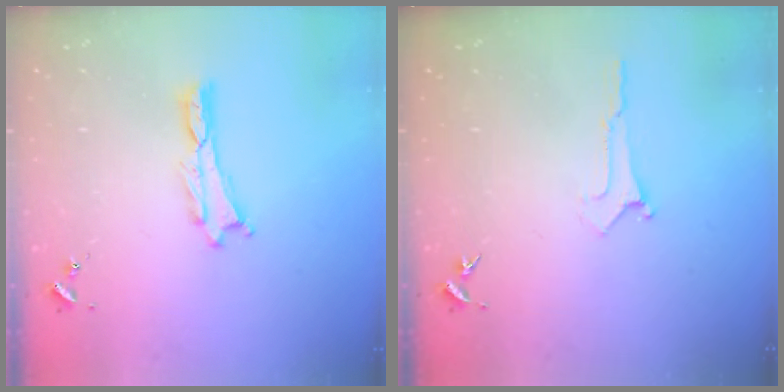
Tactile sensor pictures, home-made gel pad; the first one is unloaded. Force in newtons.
{"total": 0.0}